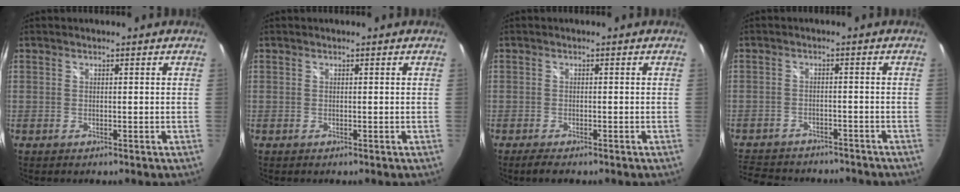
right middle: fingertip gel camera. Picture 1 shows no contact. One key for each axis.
{"total": 0.0}
{"total": 2.1, "fx": -1.7, "fy": 0.4, "fz": 1.2, "tx": -0.030, "ty": -0.008, "tz": -0.030}
{"total": 13.7, "fx": -11.4, "fy": 5.7, "fz": 4.9, "tx": -0.126, "ty": -0.006, "tz": -0.165}